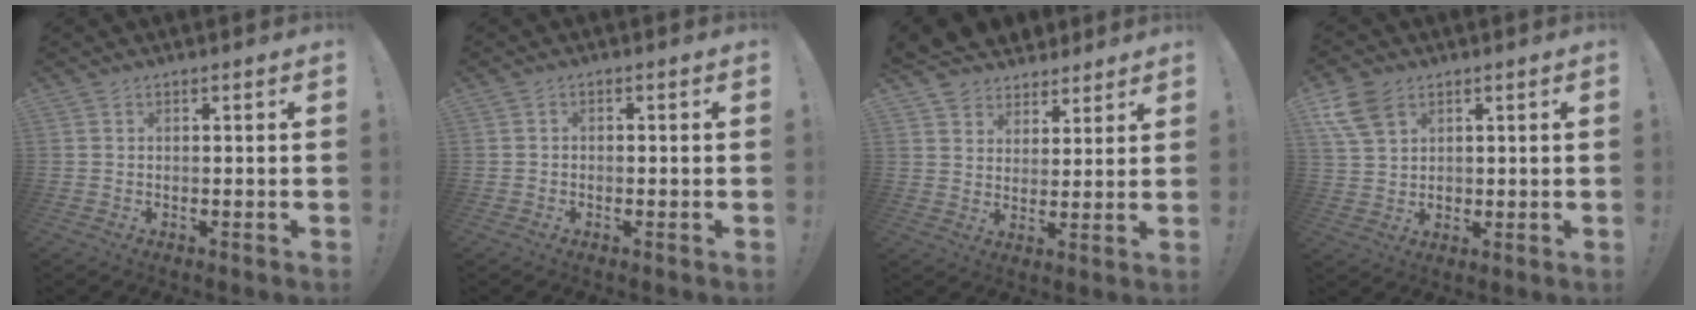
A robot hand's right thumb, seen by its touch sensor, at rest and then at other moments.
{"total": 1.2, "force": [-1.0, 0.6, 0.4], "torque": [-0.007, 0.004, -0.017]}
{"total": 6.7, "force": [5.1, 4.4, 0.3], "torque": [-0.009, -0.038, 0.102]}
{"total": 10.5, "force": [4.7, 7.6, 5.5], "torque": [-0.109, -0.010, 0.097]}